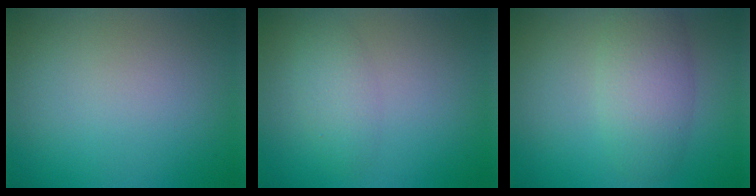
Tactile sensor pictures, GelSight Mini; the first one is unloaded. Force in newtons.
{"total": 2.2, "press": 2.2, "slide": 0.1}
{"total": 4.3, "press": 4.3, "slide": 0.2}